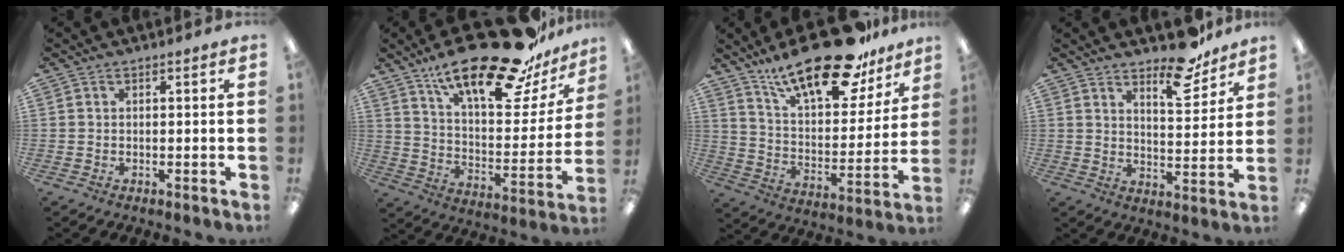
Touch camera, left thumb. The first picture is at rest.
{"total": 26.6, "force": [19.5, 8.7, 15.9], "torque": [-0.234, -0.122, 0.319]}
{"total": 23.7, "force": [17.3, 8.5, 13.8], "torque": [-0.220, -0.105, 0.295]}
{"total": 10.9, "force": [8.7, 3.9, 5.3], "torque": [-0.048, -0.066, 0.147]}